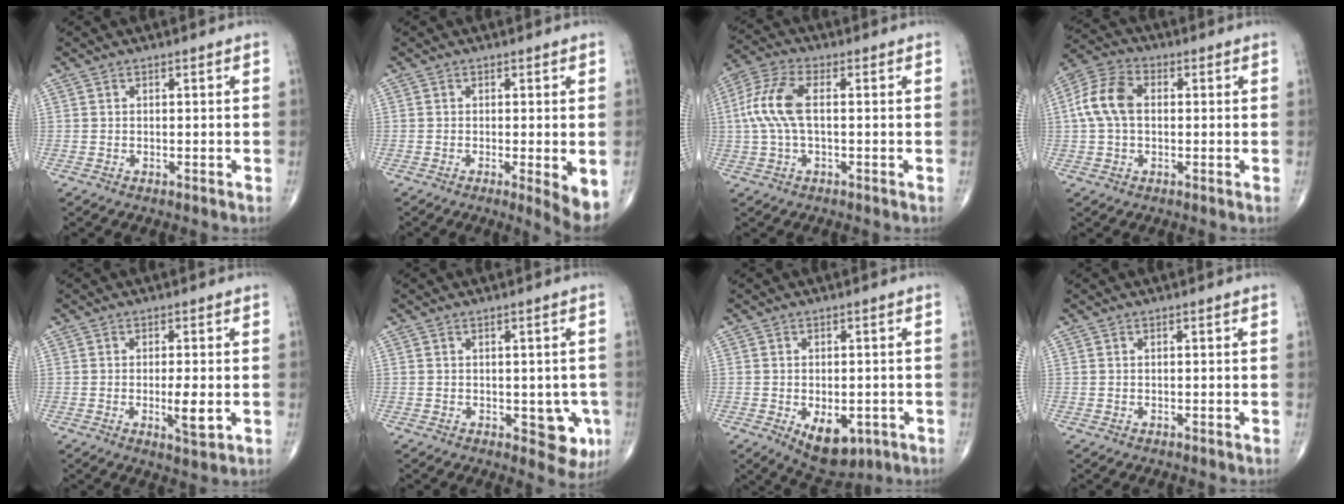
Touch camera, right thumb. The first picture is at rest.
{"total": 5.7, "force": [-1.3, 0.9, 5.5], "torque": [-0.083, -0.018, -0.021]}
{"total": 9.2, "force": [0.5, 4.0, 8.2], "torque": [-0.204, 0.022, 0.006]}
{"total": 9.0, "force": [0.7, 5.9, 6.8], "torque": [-0.144, 0.026, 0.007]}
{"total": 4.7, "force": [-0.7, 1.2, 4.5], "torque": [-0.074, -0.012, -0.011]}
{"total": 6.2, "force": [-1.5, 3.2, 5.1], "torque": [-0.027, -0.003, -0.011]}
{"total": 8.8, "force": [-3.0, 5.0, 6.6], "torque": [-0.079, 0.001, -0.030]}
{"total": 0.0}